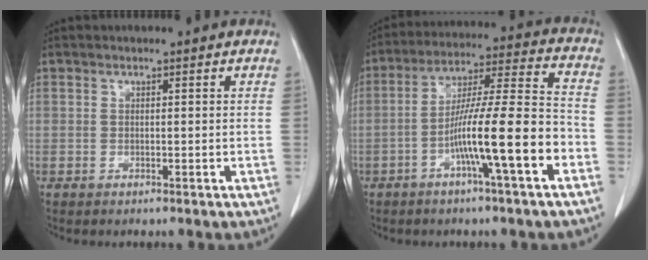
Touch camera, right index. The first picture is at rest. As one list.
[{"total": 14.1, "force": [-5.4, 0.0, 13.0], "torque": [-0.225, 0.010, -0.093]}]